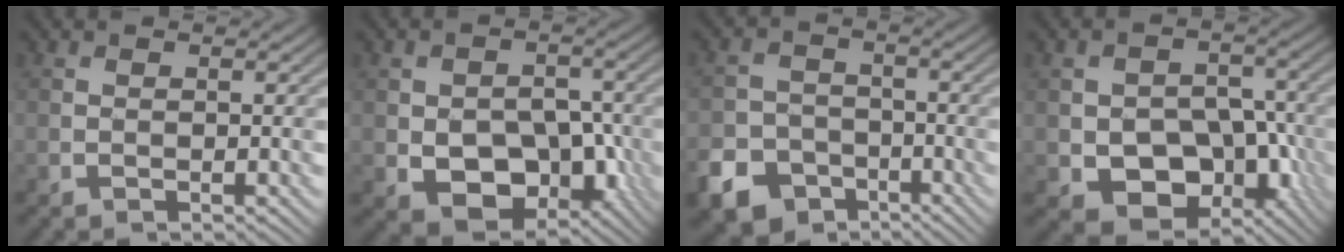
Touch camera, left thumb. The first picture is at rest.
{"total": 9.7, "force": [-3.0, 6.6, 6.5], "torque": [-0.102, -0.017, -0.043]}
{"total": 9.7, "force": [-6.0, 7.1, 3.0], "torque": [-0.067, -0.031, -0.115]}
{"total": 10.9, "force": [-3.9, 7.6, 6.7], "torque": [-0.112, -0.024, -0.064]}